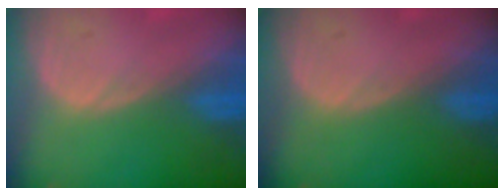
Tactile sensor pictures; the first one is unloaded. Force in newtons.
{"total": 0.0}